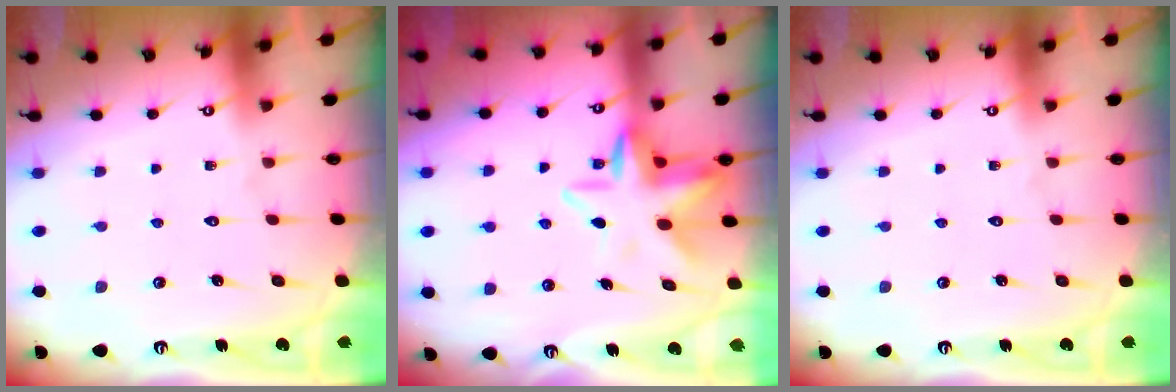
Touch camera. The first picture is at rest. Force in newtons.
{"total": 8.8, "press": 8.4, "slide": 2.5}
{"total": 0.0}